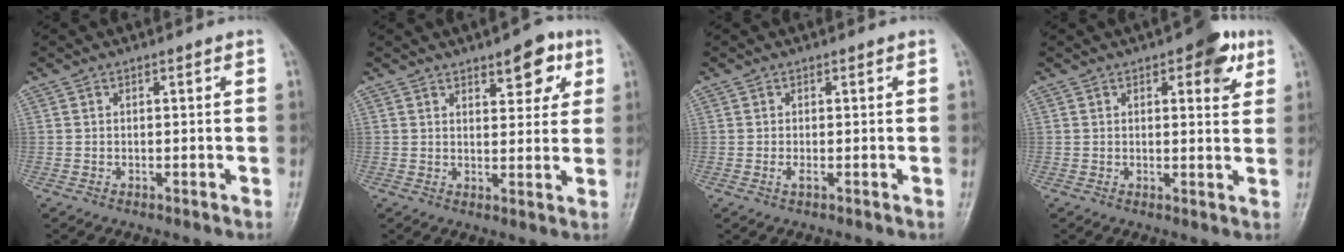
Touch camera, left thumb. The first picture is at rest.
{"total": 7.4, "force": [4.0, 3.5, 5.2], "torque": [-0.036, -0.016, 0.048]}
{"total": 1.2, "force": [-0.1, 0.4, 1.1], "torque": [-0.020, -0.001, -0.002]}
{"total": 7.3, "force": [3.5, 3.1, 5.6], "torque": [-0.046, -0.010, 0.037]}